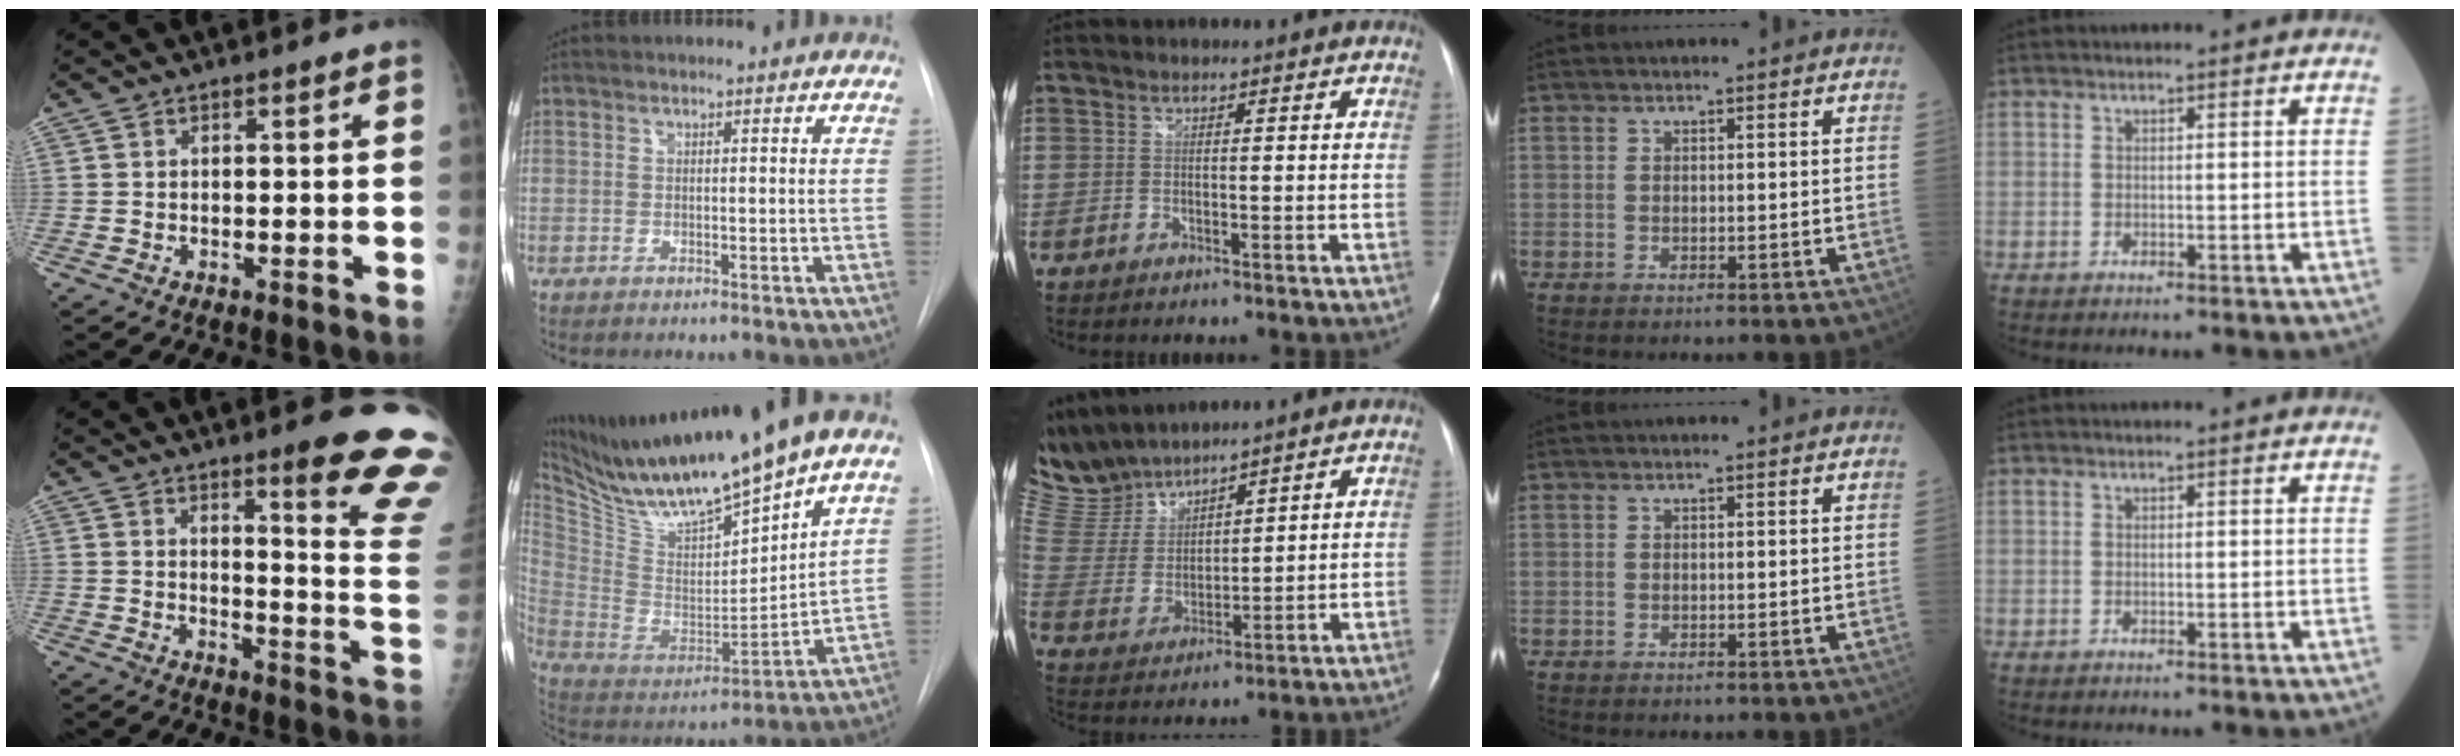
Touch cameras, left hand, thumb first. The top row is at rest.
{"thumb": {"total": 17.0, "force": [11.2, 1.5, 12.7], "torque": [-0.126, -0.081, 0.141]}, "index": {"total": 20.0, "force": [16.3, 0.9, 11.6], "torque": [-0.213, -0.011, 0.304]}, "middle": {"total": 11.7, "force": [11.3, 1.7, 2.4], "torque": [-0.077, 0.011, 0.248]}}